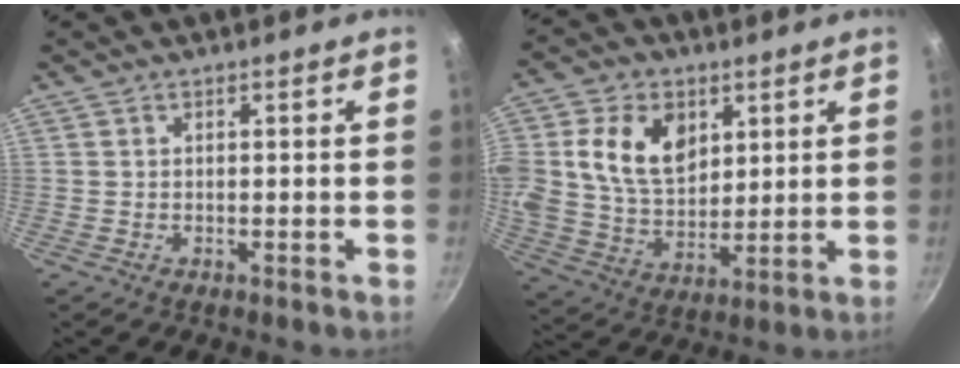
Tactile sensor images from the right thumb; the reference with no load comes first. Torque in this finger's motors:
{"motor_torque": [2.44, 2.57, 2.35, 0.14, 0.85]}